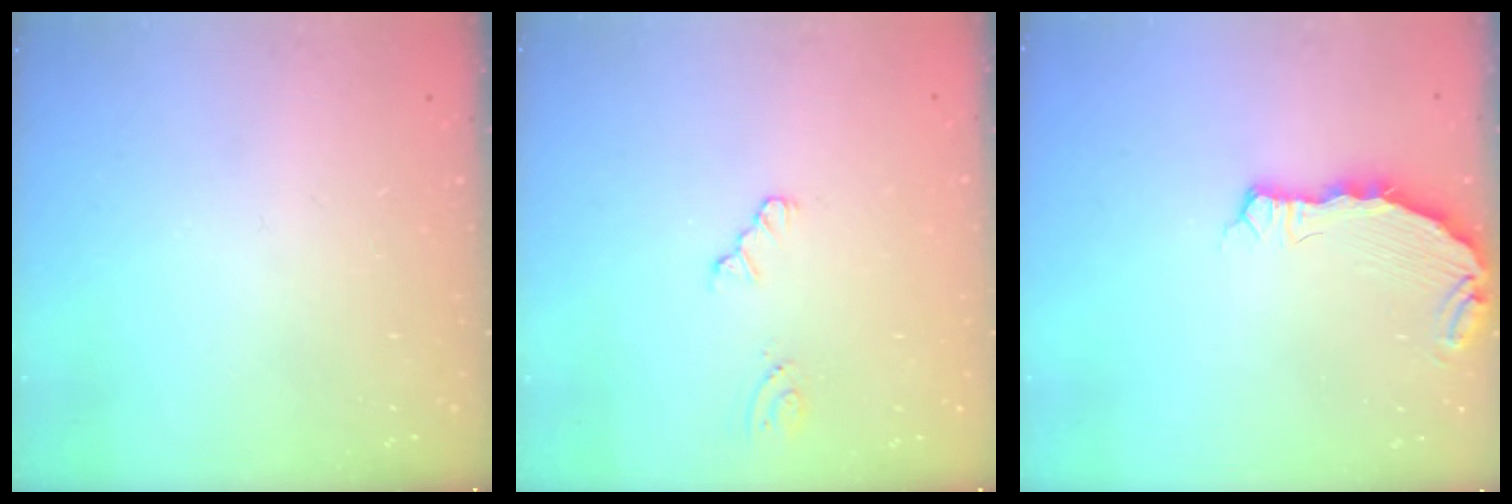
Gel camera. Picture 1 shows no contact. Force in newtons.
{"total": 1.9, "press": 1.9, "slide": 0.3}
{"total": 6.6, "press": 5.5, "slide": 3.7}